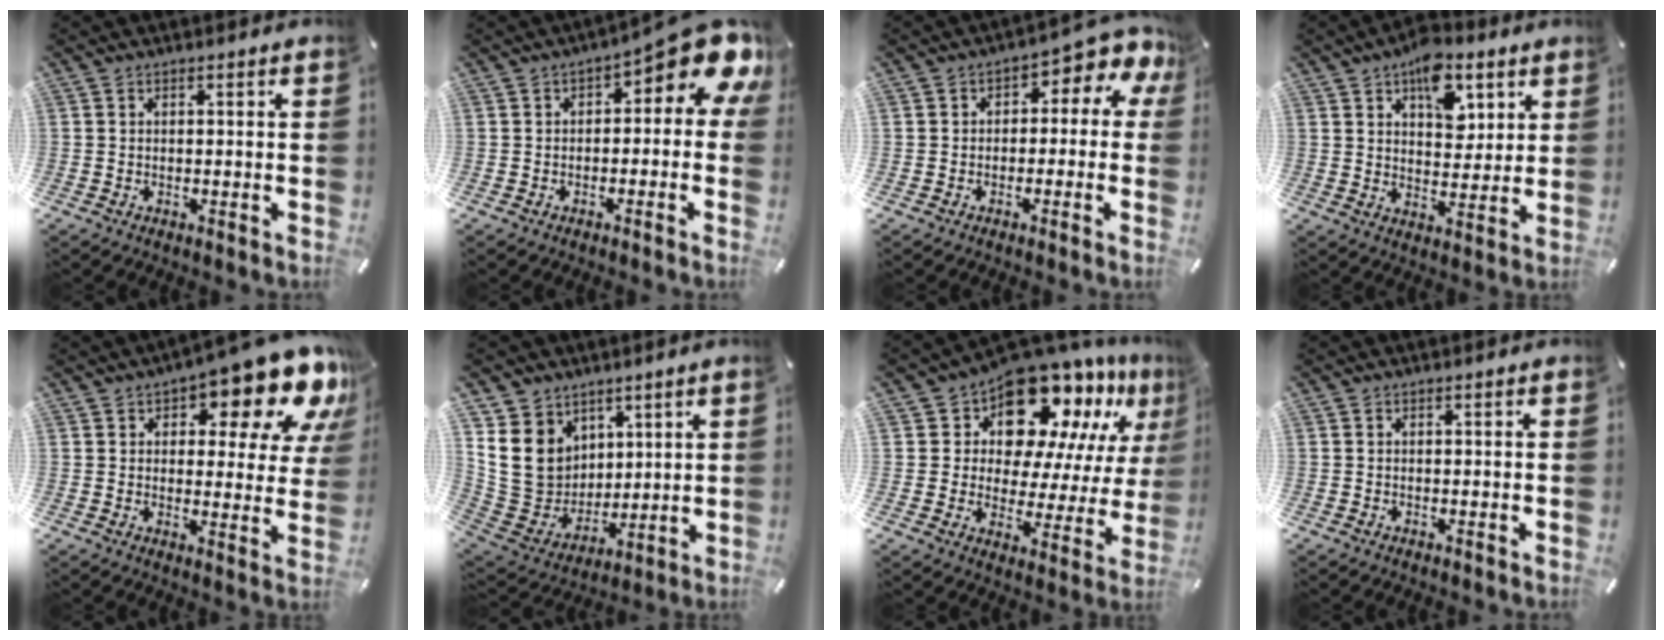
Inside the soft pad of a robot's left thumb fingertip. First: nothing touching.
{"total": 9.5, "force": [4.0, 3.7, 7.8], "torque": [-0.102, -0.039, 0.067]}
{"total": 5.2, "force": [0.4, 3.7, 3.6], "torque": [-0.037, -0.013, 0.000]}
{"total": 11.1, "force": [5.8, 6.9, 6.5], "torque": [-0.078, -0.021, 0.098]}
{"total": 15.2, "force": [10.2, 5.9, 9.6], "torque": [-0.123, -0.076, 0.166]}
{"total": 13.9, "force": [4.6, 12.1, 5.1], "torque": [-0.116, -0.031, 0.097]}
{"total": 16.1, "force": [12.9, 7.4, 6.0], "torque": [-0.101, -0.111, 0.221]}
{"total": 0.0}